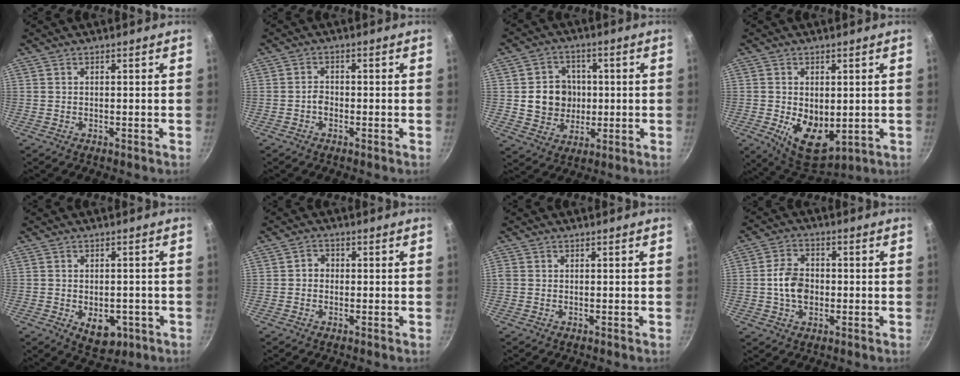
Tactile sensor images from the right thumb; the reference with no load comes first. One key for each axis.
{"total": 1.7, "fx": -0.8, "fy": 1.2, "fz": 0.9, "tx": -0.011, "ty": 0.014, "tz": -0.016}
{"total": 9.9, "fx": 0.3, "fy": 8.9, "fz": 4.2, "tx": -0.035, "ty": 0.006, "tz": 0.010}
{"total": 10.9, "fx": -0.9, "fy": 6.8, "fz": 8.4, "tx": -0.112, "ty": -0.021, "tz": 0.004}
{"total": 7.3, "fx": -2.4, "fy": 4.7, "fz": 5.0, "tx": -0.044, "ty": 0.003, "tz": -0.022}
{"total": 2.1, "fx": -0.3, "fy": 1.9, "fz": 0.9, "tx": -0.006, "ty": 0.008, "tz": -0.009}
{"total": 0.7, "fx": -0.1, "fy": 0.6, "fz": 0.3, "tx": -0.007, "ty": 0.001, "tz": -0.004}
{"total": 7.2, "fx": -0.7, "fy": 5.3, "fz": 4.9, "tx": -0.074, "ty": 0.016, "tz": -0.018}